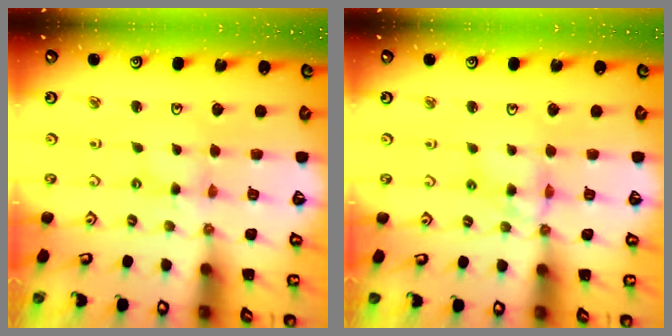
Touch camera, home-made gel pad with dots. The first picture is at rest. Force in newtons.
{"total": 7.6, "press": 7.6, "slide": 0.5}